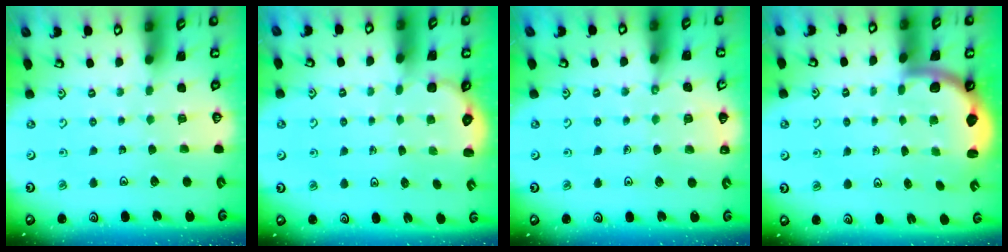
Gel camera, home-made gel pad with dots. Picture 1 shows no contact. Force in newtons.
{"total": 1.5, "press": 1.2, "slide": 0.9}
{"total": 5.8, "press": 5.6, "slide": 1.6}
{"total": 2.2, "press": 2.1, "slide": 0.5}